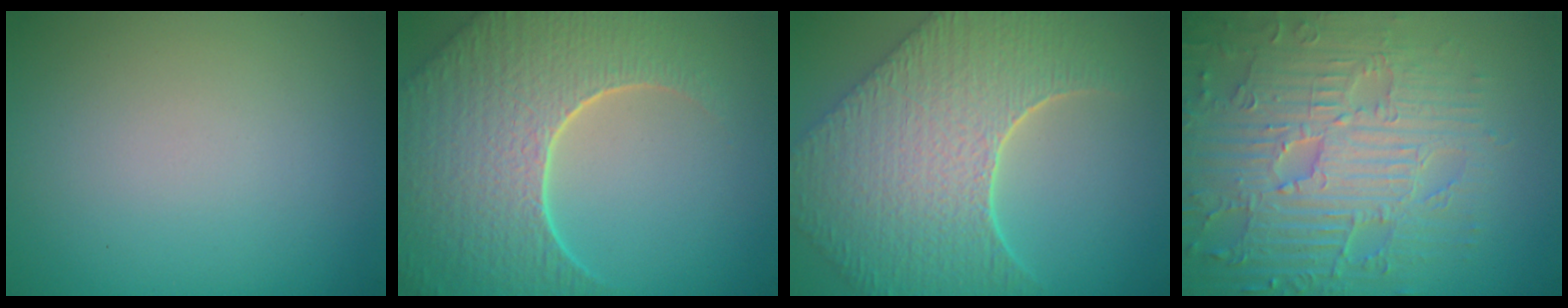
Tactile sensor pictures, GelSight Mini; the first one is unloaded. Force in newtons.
{"total": 8.7, "press": 6.2, "slide": 6.2}
{"total": 9.8, "press": 7.0, "slide": 6.9}
{"total": 8.7, "press": 6.4, "slide": 5.8}